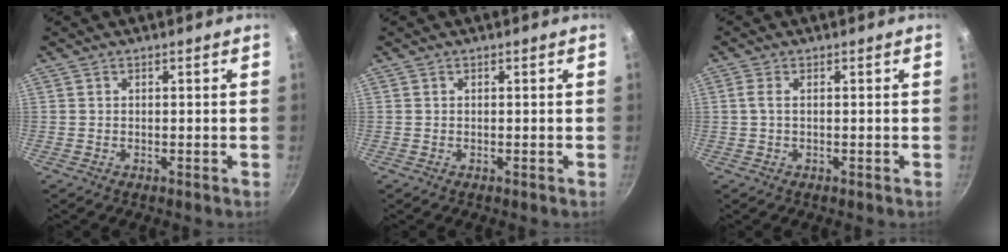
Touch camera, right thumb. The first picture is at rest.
{"total": 0.0}
{"total": 1.6, "force": [0.1, 0.7, 1.4], "torque": [-0.036, 0.004, 0.000]}